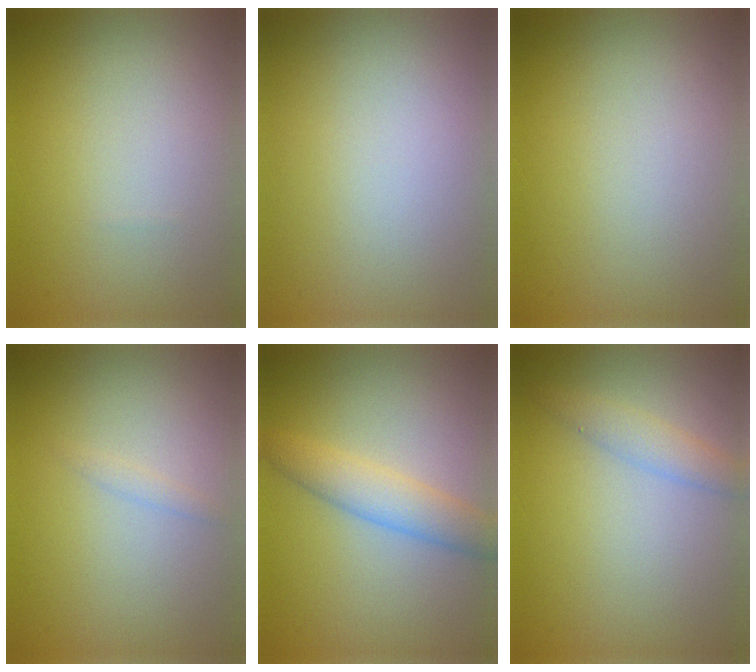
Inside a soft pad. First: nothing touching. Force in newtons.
{"total": 0.0}
{"total": 0.0}
{"total": 0.6, "press": 0.6, "slide": 0.1}
{"total": 3.3, "press": 3.3, "slide": 0.1}
{"total": 1.9, "press": 1.9, "slide": 0.2}